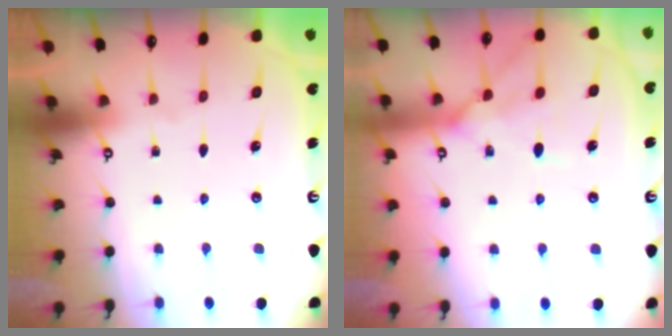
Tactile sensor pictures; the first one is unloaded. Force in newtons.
{"total": 12.0, "press": 12.0, "slide": 1.0}